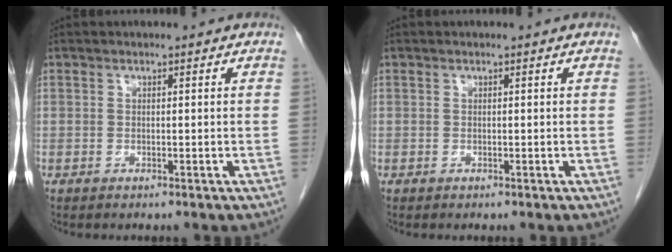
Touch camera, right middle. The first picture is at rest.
{"total": 0.0}